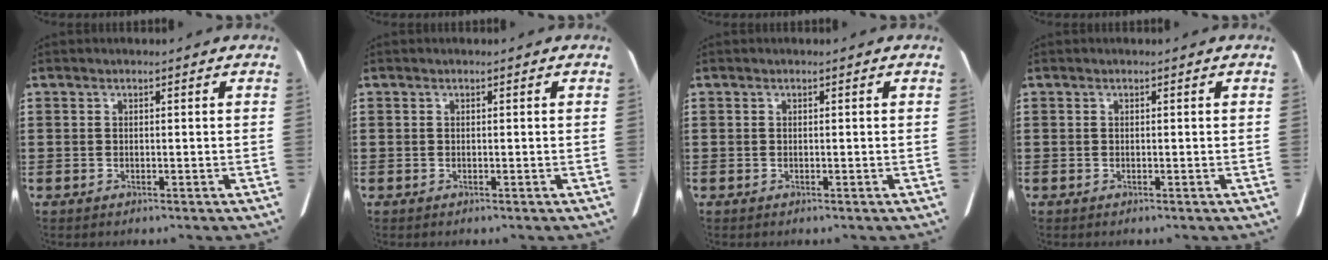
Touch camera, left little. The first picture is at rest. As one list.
[{"total": 0.0}, {"total": 0.0}, {"total": 0.0}]